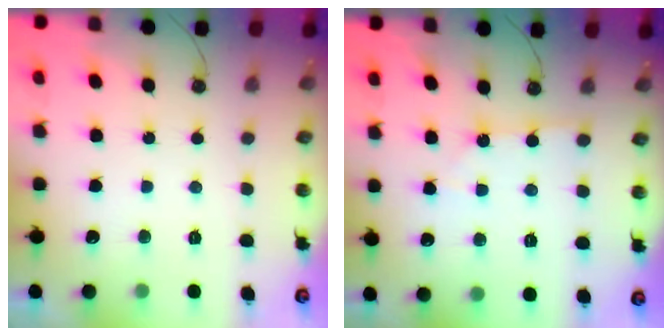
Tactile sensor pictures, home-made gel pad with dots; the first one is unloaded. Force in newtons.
{"total": 2.6, "press": 2.6, "slide": 0.3}